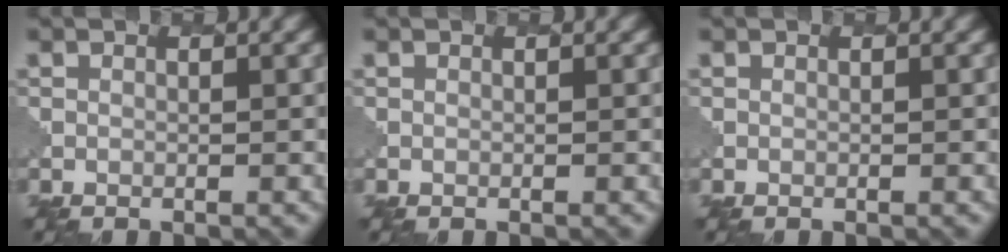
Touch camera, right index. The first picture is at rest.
{"total": 0.0}
{"total": 0.0}